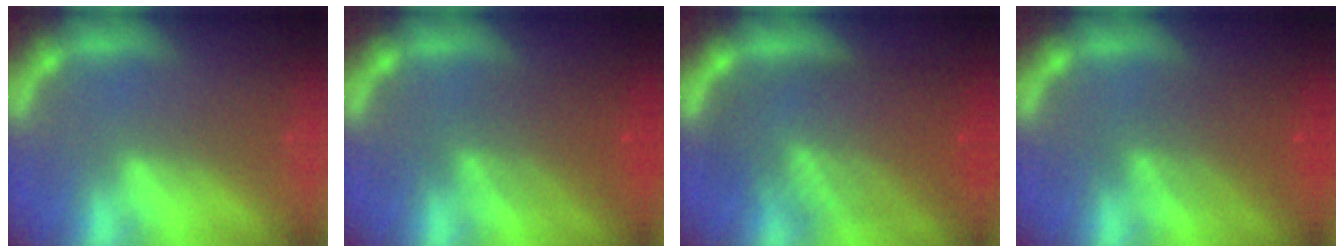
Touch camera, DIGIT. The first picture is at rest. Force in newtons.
{"total": 5.1}
{"total": 10.0}
{"total": 5.1}